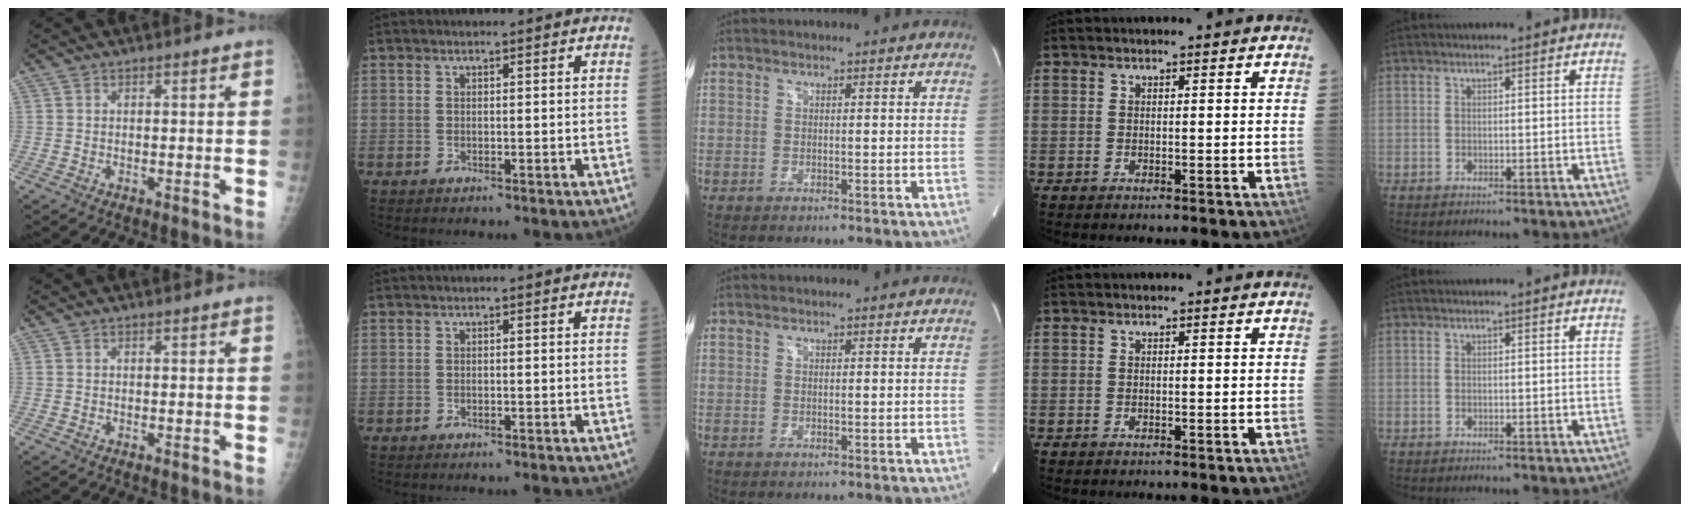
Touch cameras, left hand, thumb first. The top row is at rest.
{}